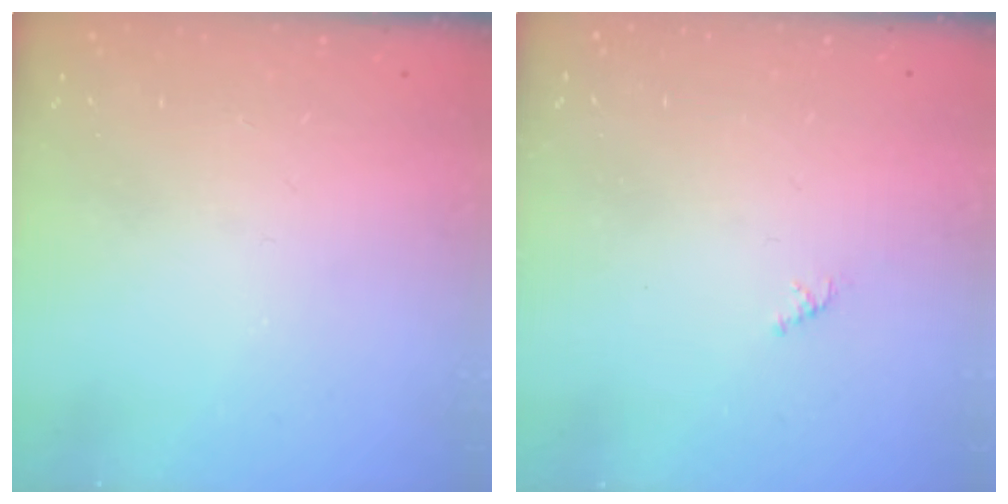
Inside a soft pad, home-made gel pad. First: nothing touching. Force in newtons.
{"total": 0.8, "press": 0.7, "slide": 0.4}